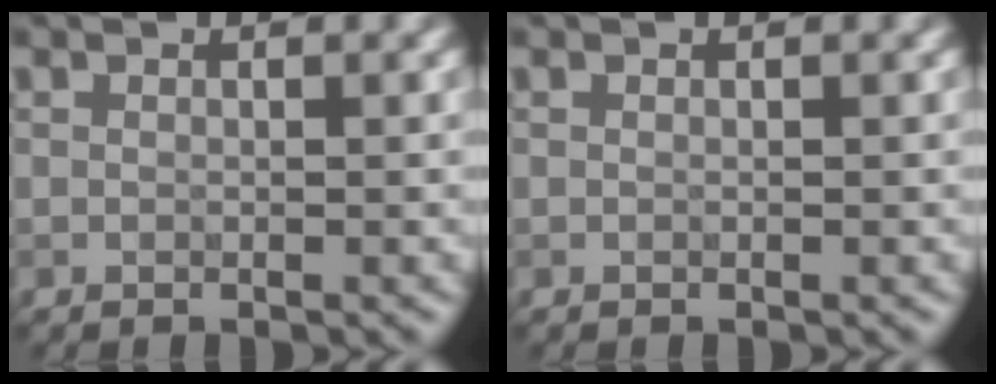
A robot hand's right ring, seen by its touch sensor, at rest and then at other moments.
{"total": 0.0}